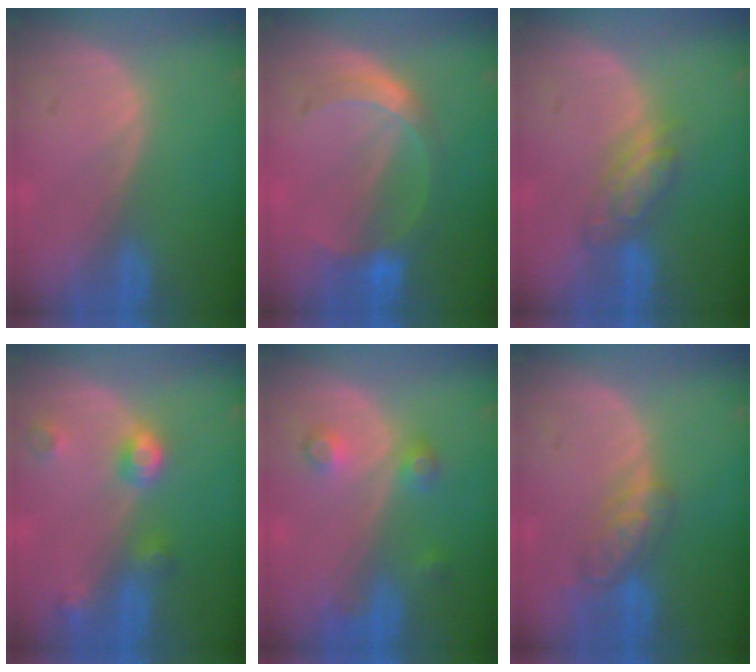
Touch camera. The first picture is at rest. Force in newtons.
{"total": 5.7, "press": 5.4, "slide": 1.8}
{"total": 5.2, "press": 4.7, "slide": 2.3}
{"total": 4.5, "press": 4.0, "slide": 2.0}
{"total": 3.5, "press": 3.3, "slide": 1.3}
{"total": 5.3, "press": 4.8, "slide": 2.1}